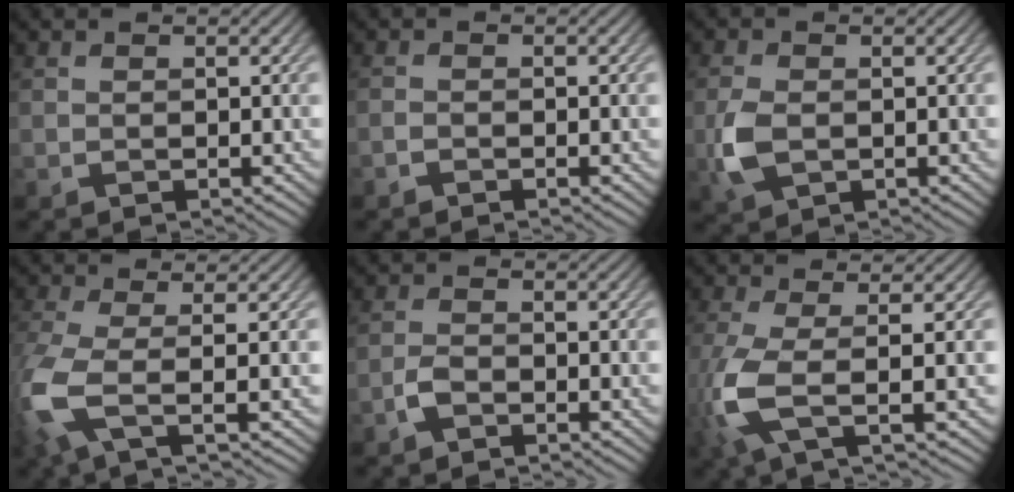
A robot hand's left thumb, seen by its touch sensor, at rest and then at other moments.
{"total": 0.9, "force": [-0.8, 0.1, 0.3], "torque": [-0.007, 0.002, -0.022]}
{"total": 4.3, "force": [-0.8, 2.8, 3.2], "torque": [-0.083, -0.006, -0.020]}
{"total": 6.5, "force": [-1.6, 1.9, 6.1], "torque": [-0.151, -0.017, -0.042]}
{"total": 2.0, "force": [-1.4, 0.9, 1.1], "torque": [-0.024, 0.006, -0.035]}
{"total": 6.3, "force": [-0.5, 1.7, 6.0], "torque": [-0.155, -0.014, -0.016]}